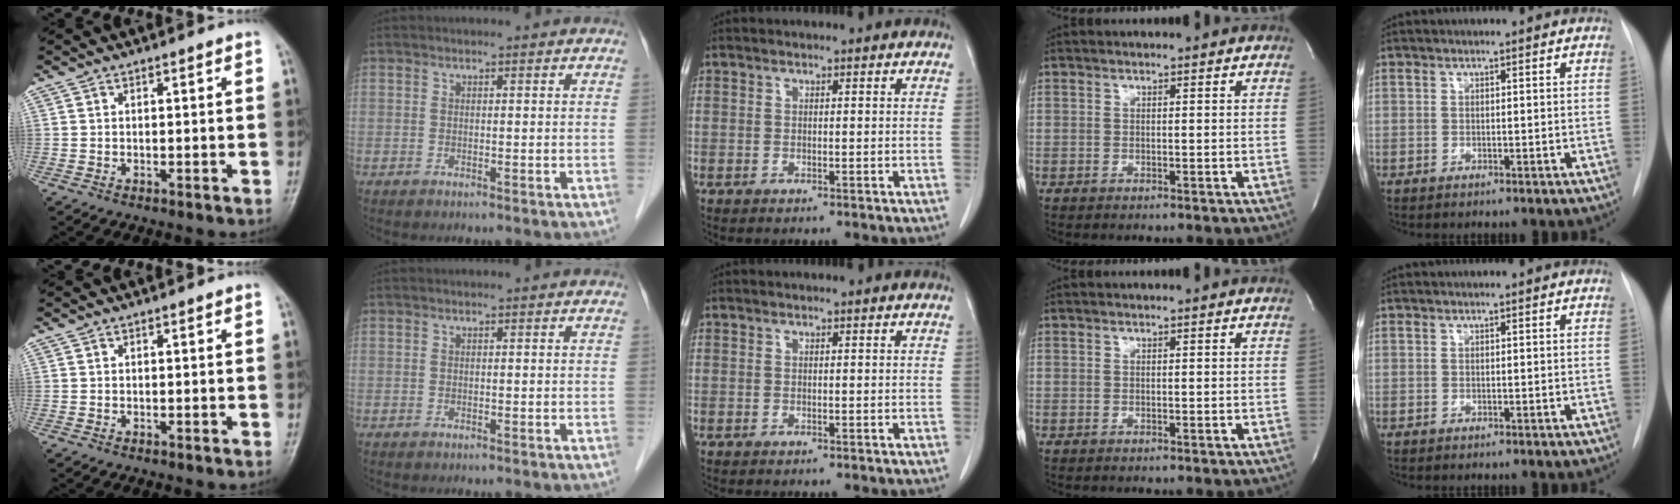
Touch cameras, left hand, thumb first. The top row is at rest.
{}